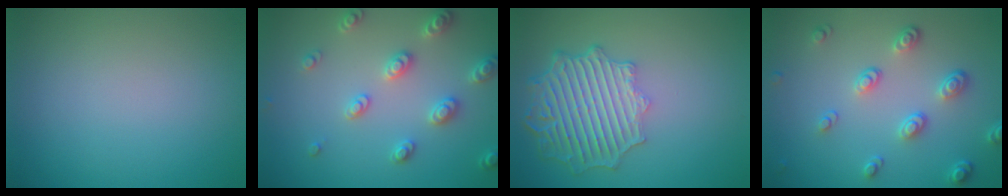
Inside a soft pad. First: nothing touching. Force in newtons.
{"total": 3.4, "press": 3.2, "slide": 1.0}
{"total": 6.9, "press": 5.4, "slide": 4.3}
{"total": 3.7, "press": 2.8, "slide": 2.3}